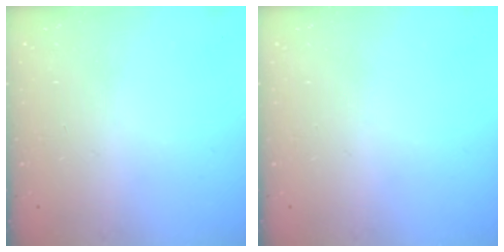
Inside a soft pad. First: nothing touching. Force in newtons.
{"total": 0.0}